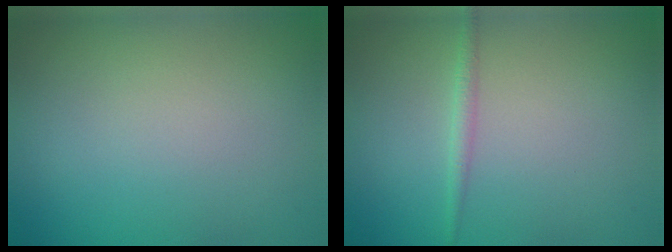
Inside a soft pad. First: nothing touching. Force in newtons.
{"total": 1.1, "press": 1.1, "slide": 0.1}